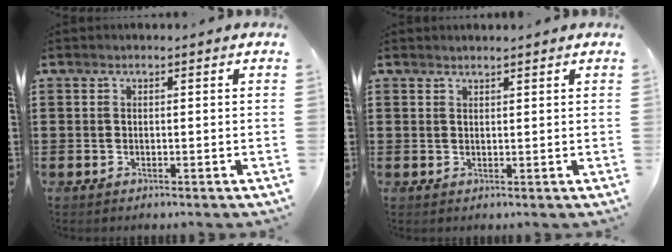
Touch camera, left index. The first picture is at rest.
{"total": 1.0, "force": [1.0, -0.1, 0.2], "torque": [-0.004, -0.002, 0.020]}